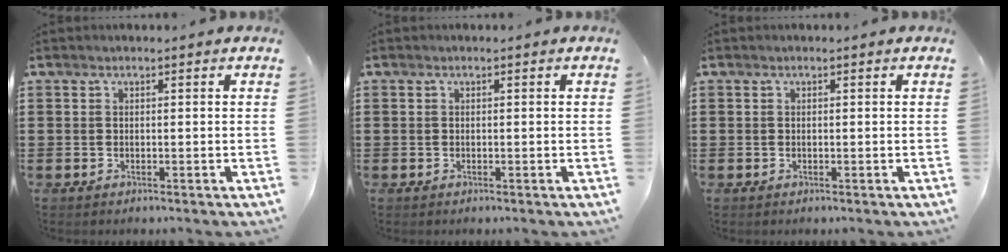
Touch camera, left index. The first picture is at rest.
{"total": 0.0}
{"total": 0.0}